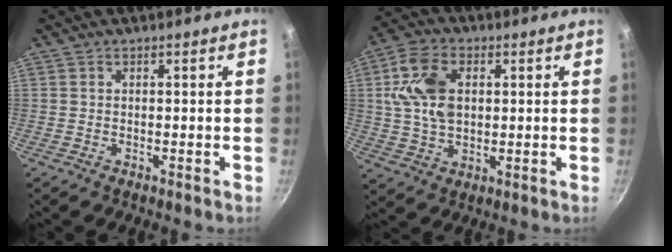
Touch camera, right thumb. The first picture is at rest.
{"total": 11.7, "force": [2.2, 7.6, 8.6], "torque": [-0.163, 0.007, 0.041]}